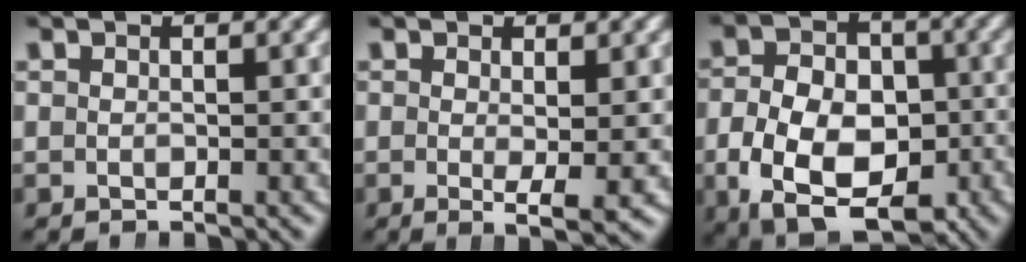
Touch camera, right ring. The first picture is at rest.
{"total": 3.0, "force": [-0.9, 0.3, 2.8], "torque": [-0.047, -0.020, -0.008]}
{"total": 13.2, "force": [-5.5, 9.0, 7.9], "torque": [-0.147, -0.062, -0.065]}